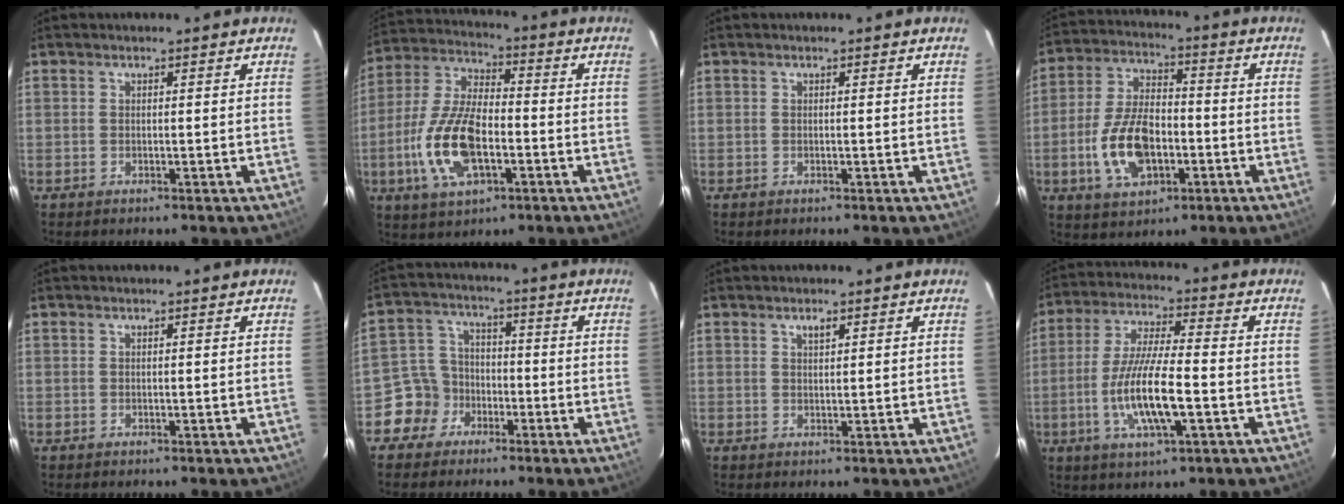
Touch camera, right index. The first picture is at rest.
{"total": 15.2, "force": [-4.5, 6.9, 12.8], "torque": [-0.278, -0.001, -0.083]}
{"total": 0.0}
{"total": 13.5, "force": [-3.9, 7.6, 10.5], "torque": [-0.215, 0.009, -0.063]}
{"total": 0.0}
{"total": 7.1, "force": [-3.8, 5.9, 0.6], "torque": [-0.022, 0.033, -0.074]}
{"total": 1.4, "force": [0.9, 0.5, 0.9], "torque": [-0.015, 0.004, 0.015]}
{"total": 13.1, "force": [-3.6, 2.5, 12.3], "torque": [-0.246, -0.008, -0.067]}